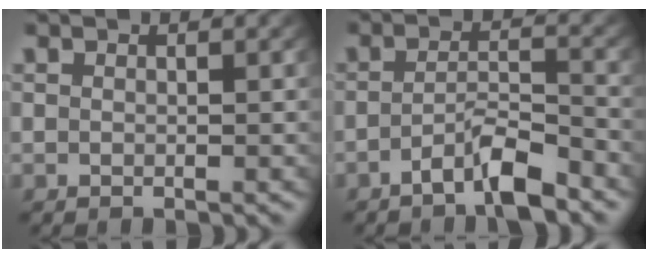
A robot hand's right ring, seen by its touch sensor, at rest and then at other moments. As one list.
[{"total": 4.4, "force": [-3.4, 1.0, 2.6], "torque": [-0.035, -0.004, -0.059]}]